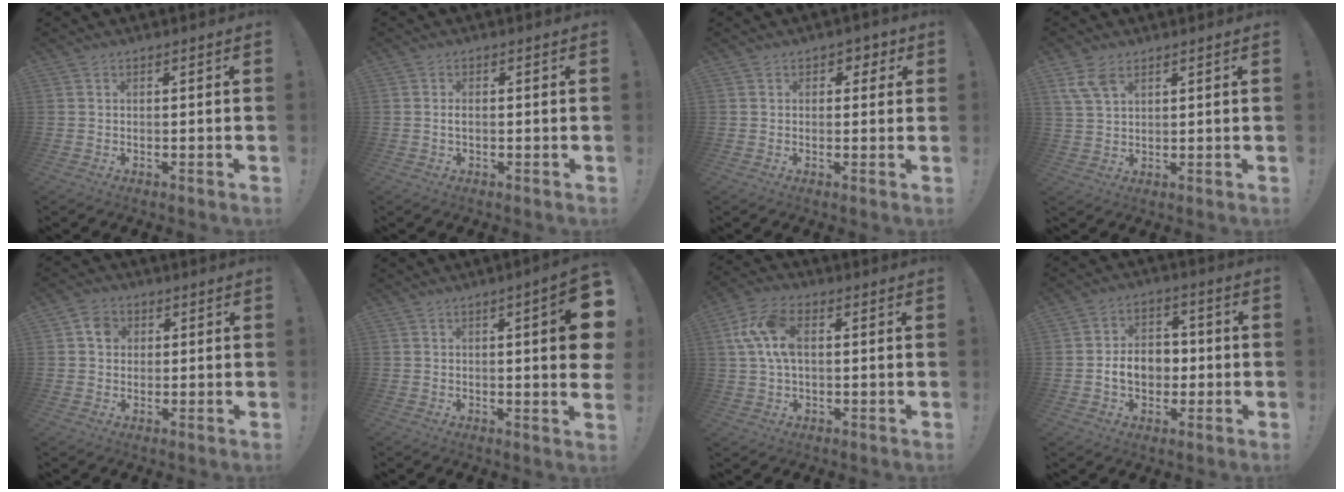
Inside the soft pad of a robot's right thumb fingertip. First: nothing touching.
{"total": 1.2, "force": [-0.3, 0.6, 1.0], "torque": [-0.025, 0.005, -0.004]}
{"total": 3.0, "force": [1.0, 2.6, 1.2], "torque": [-0.001, -0.003, 0.012]}
{"total": 6.7, "force": [4.0, 3.7, 3.9], "torque": [-0.082, -0.006, 0.081]}
{"total": 4.7, "force": [1.2, 4.2, 1.9], "torque": [-0.021, 0.004, 0.020]}
{"total": 9.1, "force": [1.4, 0.8, 9.0], "torque": [-0.114, -0.010, 0.019]}
{"total": 12.2, "force": [2.7, 7.5, 9.2], "torque": [-0.195, 0.011, 0.054]}
{"total": 9.2, "force": [-1.1, 7.2, 5.7], "torque": [-0.082, 0.012, -0.016]}